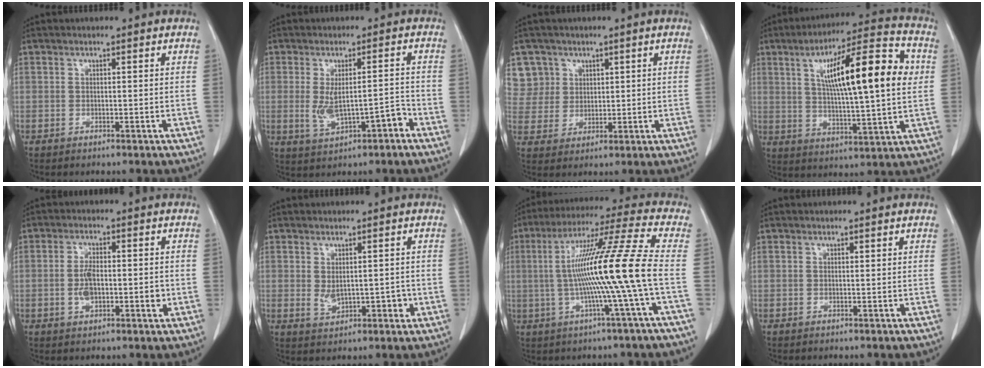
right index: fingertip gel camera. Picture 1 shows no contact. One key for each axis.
{"total": 6.2, "fx": -1.9, "fy": 2.0, "fz": 5.5, "tx": -0.093, "ty": 0.006, "tz": -0.017}
{"total": 6.9, "fx": 3.6, "fy": 5.9, "fz": -0.4, "tx": 0.014, "ty": 0.013, "tz": 0.080}
{"total": 19.2, "fx": 4.1, "fy": 2.8, "fz": 18.5, "tx": -0.293, "ty": 0.024, "tz": 0.059}
{"total": 5.2, "fx": -0.7, "fy": 2.4, "fz": 4.6, "tx": -0.092, "ty": 0.004, "tz": -0.011}
{"total": 4.0, "fx": -0.1, "fy": 2.3, "fz": 3.2, "tx": -0.050, "ty": 0.001, "tz": 0.012}
{"total": 15.8, "fx": -1.5, "fy": -2.4, "fz": 15.5, "tx": -0.272, "ty": 0.006, "tz": -0.035}
{"total": 0.0}